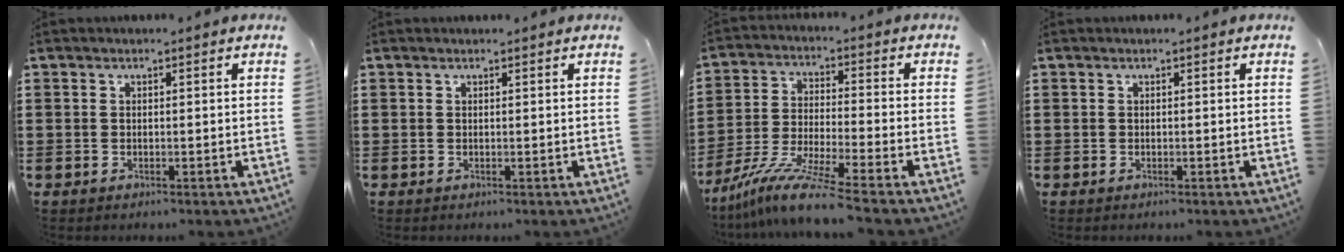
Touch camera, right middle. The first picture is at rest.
{"total": 0.0}
{"total": 9.8, "force": [-8.3, 0.0, 5.1], "torque": [-0.106, -0.003, -0.167]}
{"total": 0.0}